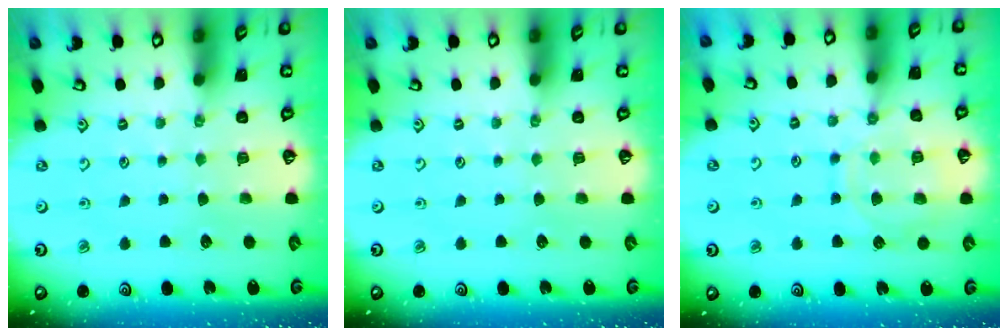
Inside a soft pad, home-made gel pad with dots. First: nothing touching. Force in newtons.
{"total": 0.0}
{"total": 11.7, "press": 11.7, "slide": 1.1}